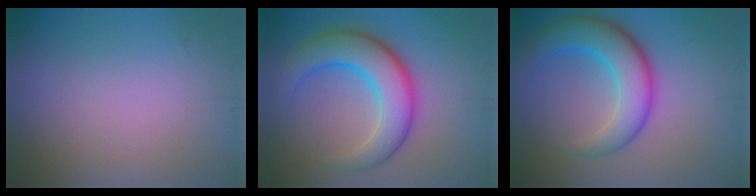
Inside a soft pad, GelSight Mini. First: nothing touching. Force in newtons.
{"total": 7.2, "press": 7.2, "slide": 0.3}
{"total": 6.6, "press": 6.6, "slide": 0.3}